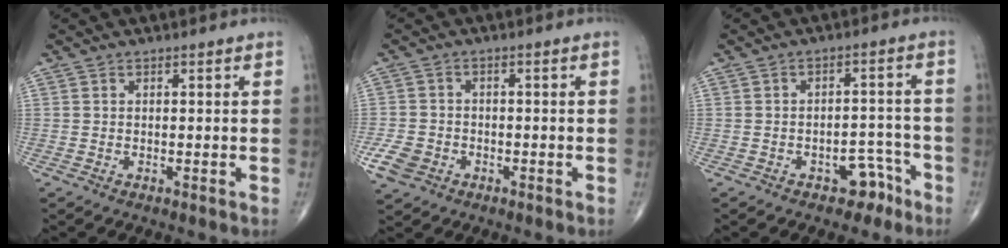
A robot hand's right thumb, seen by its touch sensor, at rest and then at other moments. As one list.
[{"total": 5.3, "force": [-2.2, 4.2, 2.3], "torque": [-0.045, 0.010, -0.039]}, {"total": 5.3, "force": [-3.4, 3.3, 2.4], "torque": [-0.010, 0.042, -0.046]}]